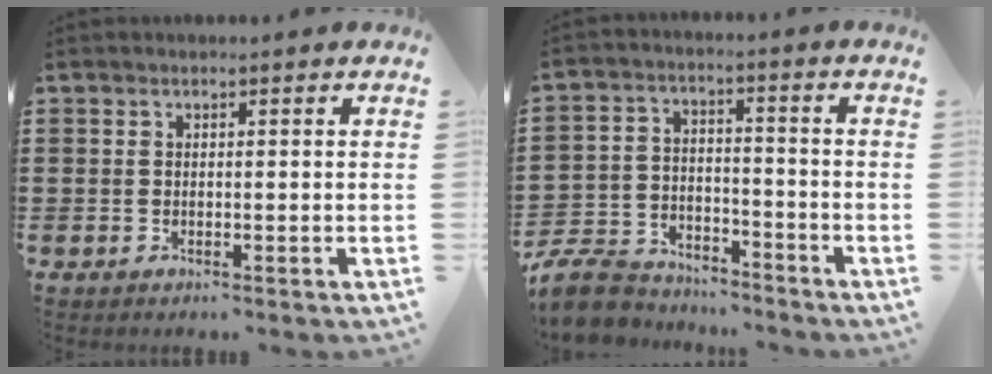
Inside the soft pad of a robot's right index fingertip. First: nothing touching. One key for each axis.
{"total": 7.5, "fx": -7.2, "fy": 1.8, "fz": 1.2, "tx": -0.037, "ty": 0.015, "tz": -0.144}